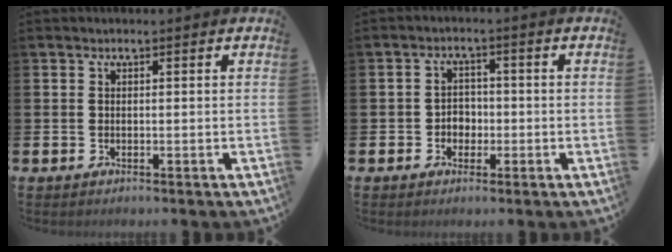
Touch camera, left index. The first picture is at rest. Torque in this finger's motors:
{"motor_torque": [0.17, 0.51, 0.02, 0.01]}